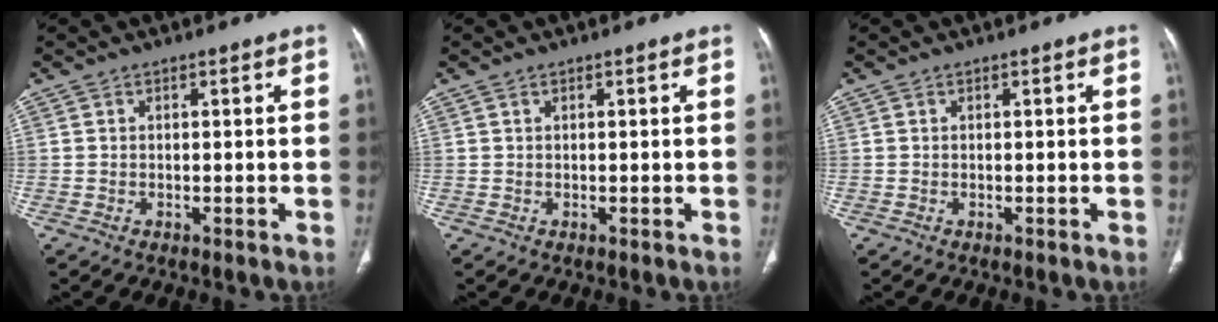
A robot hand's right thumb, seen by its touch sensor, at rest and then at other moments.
{"total": 0.0}
{"total": 0.0}